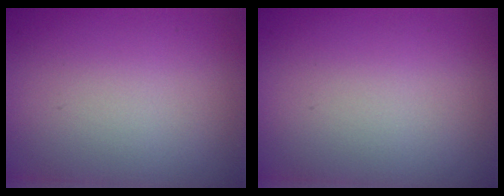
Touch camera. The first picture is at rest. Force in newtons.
{"total": 0.0}